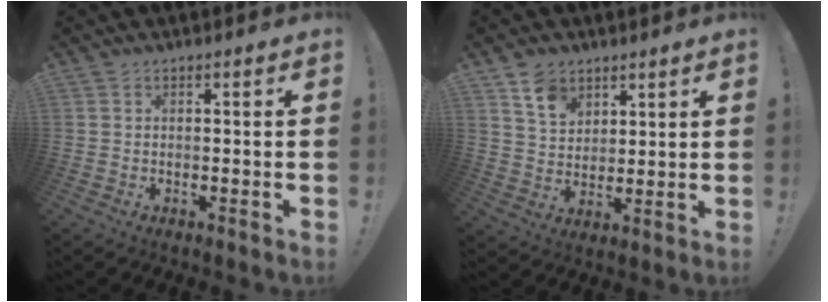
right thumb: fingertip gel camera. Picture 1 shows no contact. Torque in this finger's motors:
{"motor_torque": [0.47, -0.05, 0.08, -0.10, 0.02]}